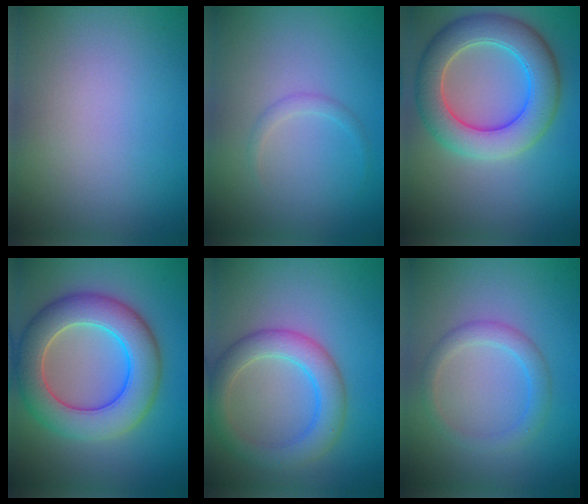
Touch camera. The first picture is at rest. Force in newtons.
{"total": 0.9, "press": 0.9, "slide": 0.1}
{"total": 7.5, "press": 7.5, "slide": 0.3}
{"total": 8.4, "press": 8.4, "slide": 0.5}
{"total": 4.7, "press": 4.7, "slide": 0.3}
{"total": 2.3, "press": 2.3, "slide": 0.1}